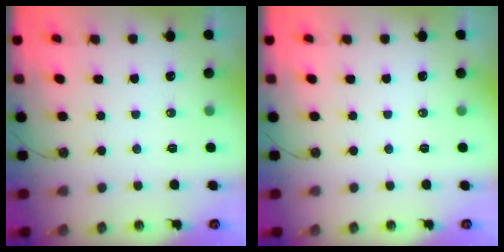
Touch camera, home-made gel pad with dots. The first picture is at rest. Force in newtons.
{"total": 0.0}